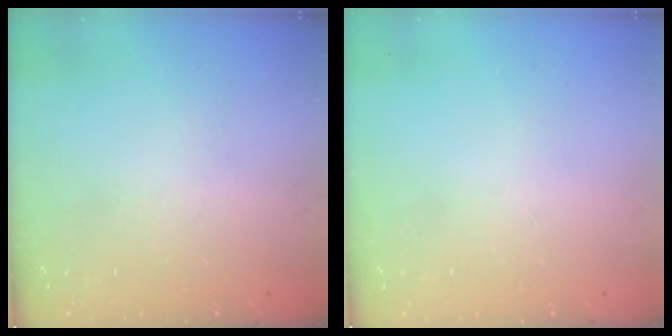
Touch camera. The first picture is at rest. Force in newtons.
{"total": 0.0}